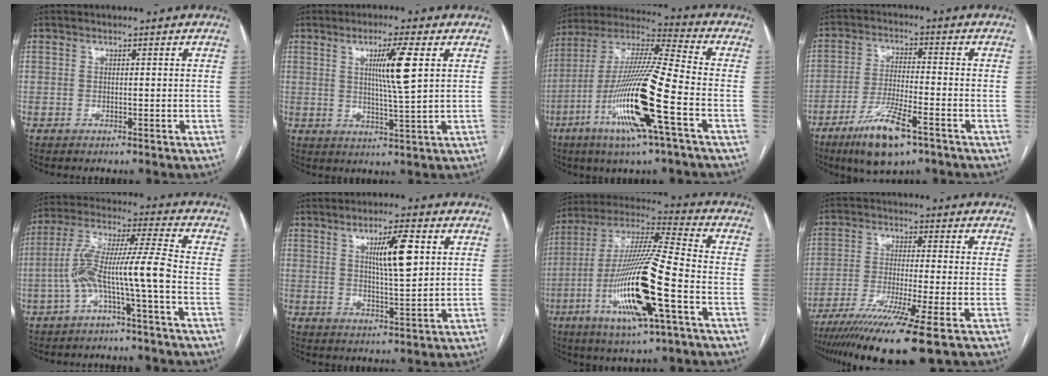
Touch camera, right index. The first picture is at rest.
{"total": 7.1, "force": [2.1, -0.7, 6.8], "torque": [-0.118, -0.007, 0.039]}
{"total": 19.0, "force": [-6.8, 0.3, 17.8], "torque": [-0.366, -0.020, -0.133]}
{"total": 10.5, "force": [-6.3, 2.0, 8.1], "torque": [-0.162, -0.019, -0.106]}
{"total": 10.2, "force": [-3.3, -0.4, 9.6], "torque": [-0.192, 0.033, -0.063]}
{"total": 7.8, "force": [2.5, 0.9, 7.3], "torque": [-0.124, 0.001, 0.044]}
{"total": 19.9, "force": [-6.4, 1.5, 18.8], "torque": [-0.387, -0.021, -0.119]}
{"total": 13.6, "force": [-9.2, -1.1, 10.0], "torque": [-0.183, -0.041, -0.152]}